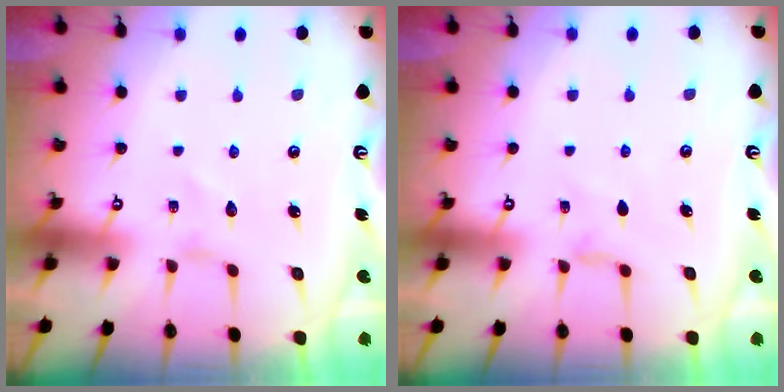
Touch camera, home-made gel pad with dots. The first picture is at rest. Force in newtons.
{"total": 2.8, "press": 2.8, "slide": 0.3}